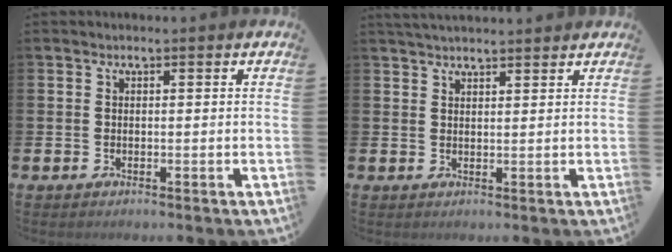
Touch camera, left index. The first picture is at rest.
{"total": 2.8, "force": [2.7, 0.3, 0.5], "torque": [-0.009, -0.009, 0.049]}